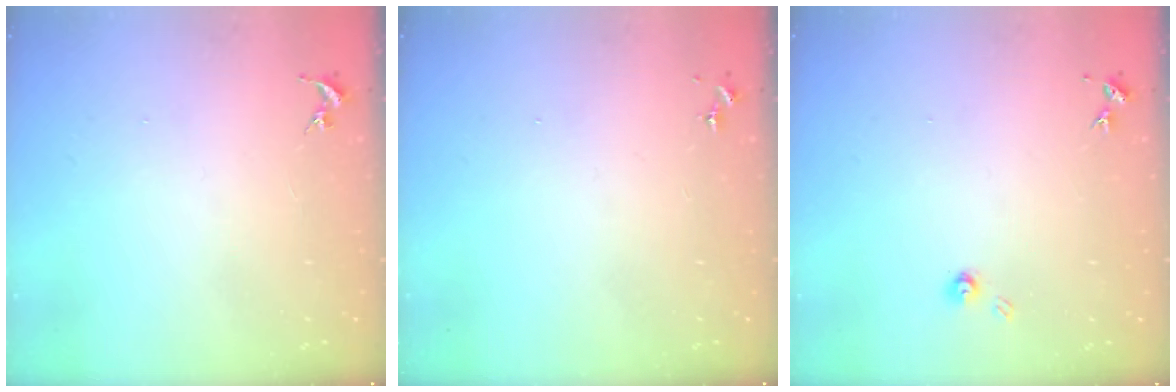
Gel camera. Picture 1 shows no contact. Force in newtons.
{"total": 0.0}
{"total": 3.4, "press": 3.4, "slide": 0.5}